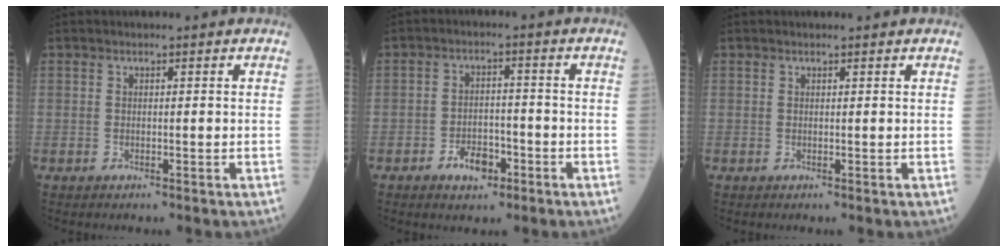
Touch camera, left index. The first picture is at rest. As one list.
[{"total": 4.7, "force": [-2.7, 2.6, 2.8], "torque": [-0.050, 0.006, -0.044]}, {"total": 0.6, "force": [0.6, 0.0, 0.1], "torque": [-0.007, 0.001, 0.008]}]